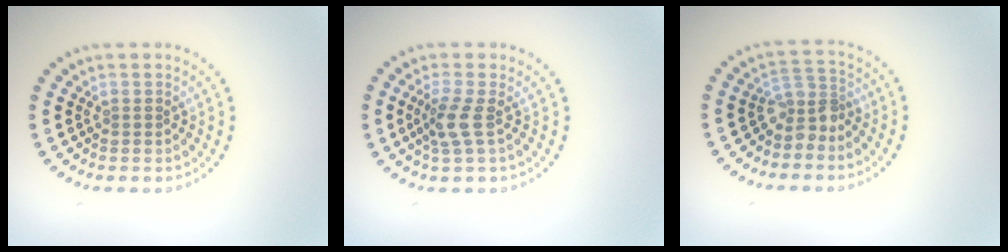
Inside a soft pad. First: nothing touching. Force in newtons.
{"total": 2.2, "press": 1.8, "slide": 1.3}
{"total": 2.7, "press": 1.9, "slide": 1.9}